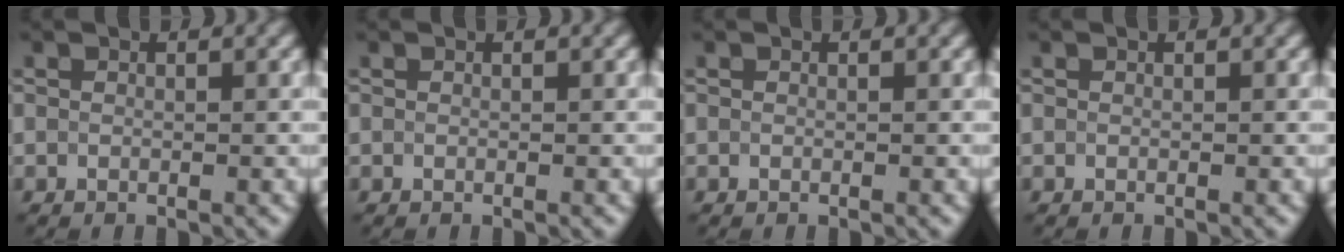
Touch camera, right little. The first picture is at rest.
{"total": 0.0}
{"total": 0.0}
{"total": 0.0}